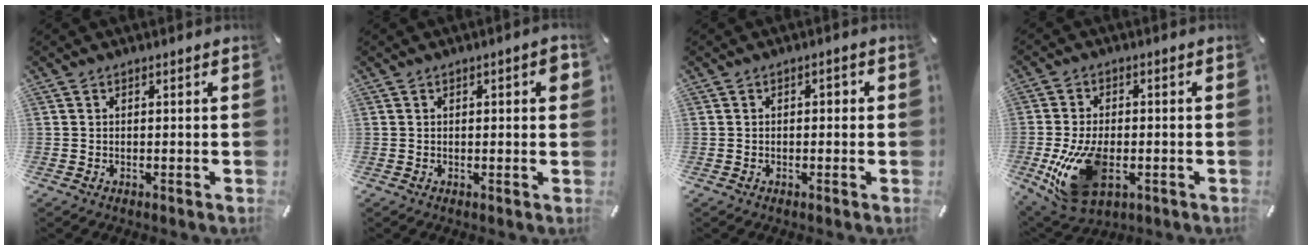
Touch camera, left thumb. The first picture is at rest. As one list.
[{"total": 3.1, "force": [0.5, 1.1, 2.9], "torque": [-0.039, 0.001, 0.003]}, {"total": 1.5, "force": [-0.6, 0.8, 1.1], "torque": [-0.023, 0.007, -0.013]}, {"total": 15.7, "force": [-3.7, 9.5, 11.9], "torque": [-0.251, -0.006, -0.060]}]